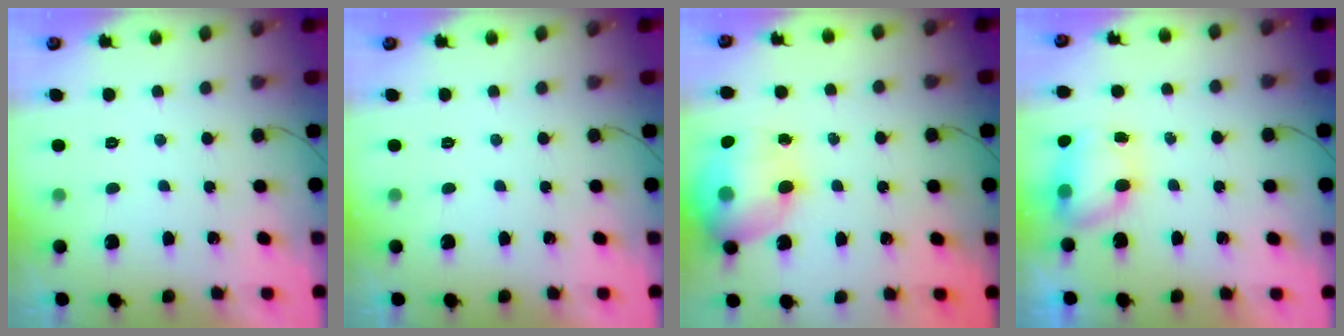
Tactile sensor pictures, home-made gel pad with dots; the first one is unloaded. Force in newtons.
{"total": 0.0}
{"total": 18.1, "press": 17.9, "slide": 2.5}
{"total": 8.2, "press": 8.1, "slide": 1.4}